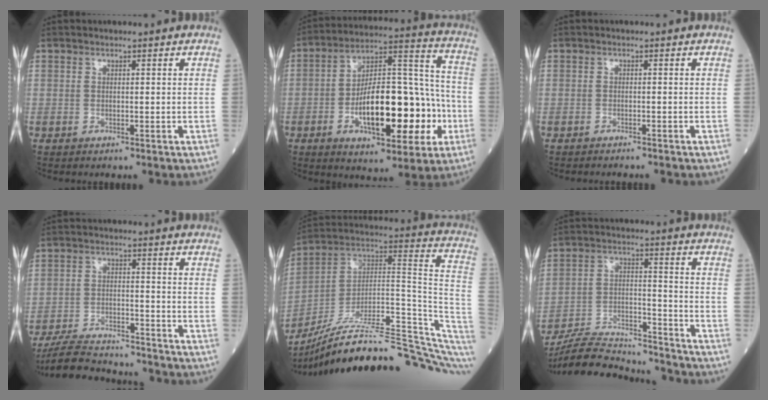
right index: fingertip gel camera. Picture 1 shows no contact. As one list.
[{"total": 20.9, "force": [-5.2, 8.1, 18.5], "torque": [-0.308, 0.030, -0.073]}, {"total": 3.4, "force": [-3.0, 0.9, 1.2], "torque": [-0.021, -0.005, -0.039]}, {"total": 14.4, "force": [-13.2, 3.0, 4.7], "torque": [-0.090, 0.007, -0.212]}, {"total": 29.0, "force": [-21.4, 4.7, 19.0], "torque": [-0.236, 0.036, -0.333]}, {"total": 20.0, "force": [-18.9, 3.1, 5.9], "torque": [-0.146, -0.001, -0.307]}]